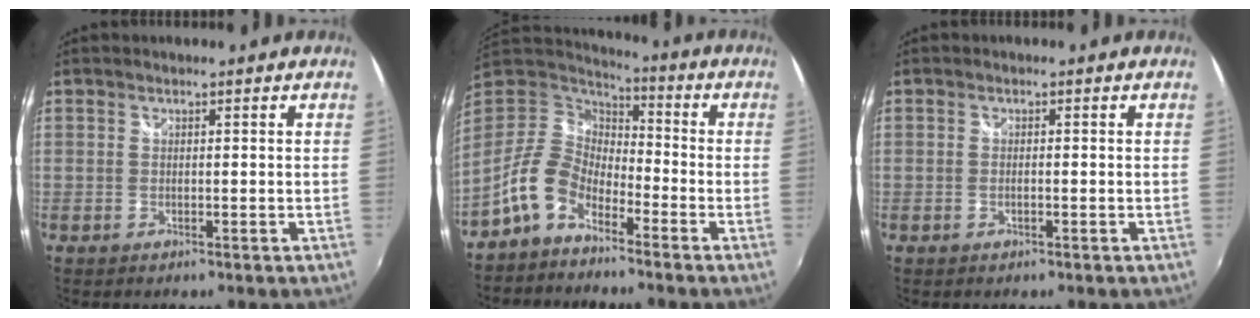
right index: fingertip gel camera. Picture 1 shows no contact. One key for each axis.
{"total": 10.4, "fx": -6.3, "fy": 5.9, "fz": 5.7, "tx": -0.119, "ty": 0.022, "tz": -0.129}
{"total": 0.6, "fx": -0.3, "fy": 0.2, "fz": 0.5, "tx": -0.012, "ty": -0.001, "tz": -0.005}